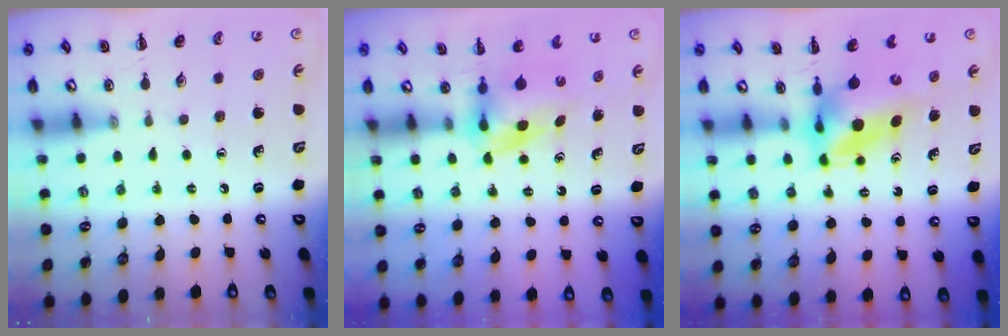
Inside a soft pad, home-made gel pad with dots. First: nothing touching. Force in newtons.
{"total": 4.7, "press": 4.7, "slide": 0.2}
{"total": 5.3, "press": 5.0, "slide": 1.5}